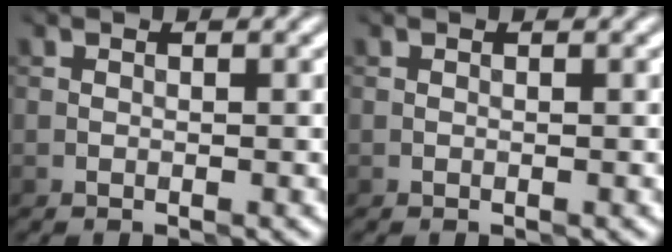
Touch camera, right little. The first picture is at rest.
{"total": 0.0}